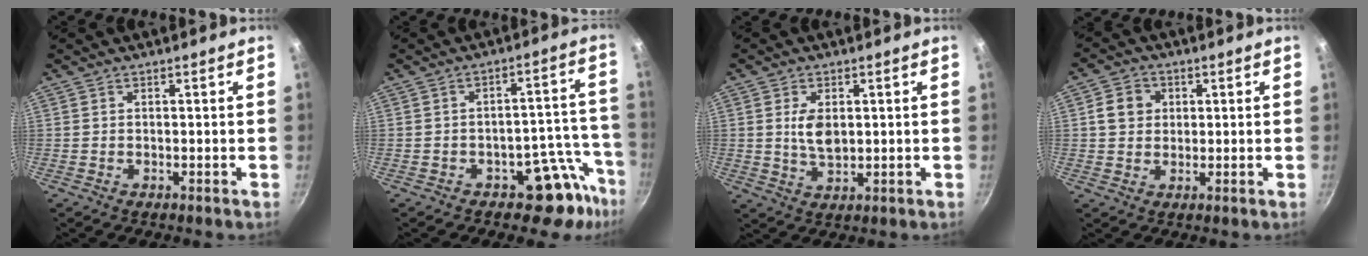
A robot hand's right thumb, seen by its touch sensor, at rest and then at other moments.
{"total": 9.8, "force": [-6.4, 4.9, 5.6], "torque": [-0.023, 0.081, -0.083]}
{"total": 5.5, "force": [0.9, 3.2, 4.4], "torque": [-0.076, -0.009, 0.023]}
{"total": 5.7, "force": [1.2, 4.9, 2.7], "torque": [-0.030, 0.003, 0.018]}